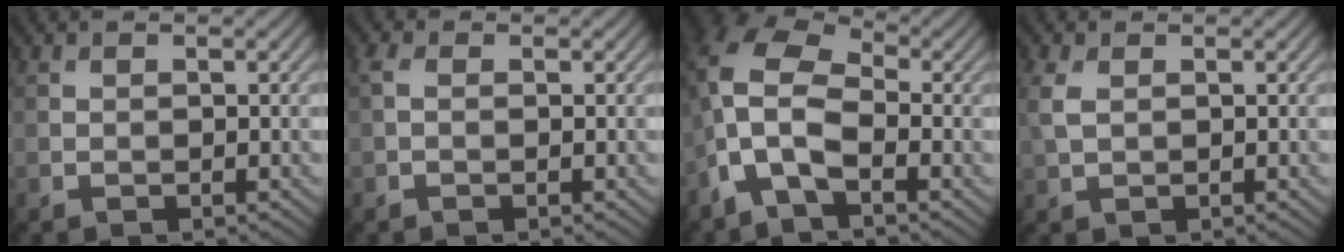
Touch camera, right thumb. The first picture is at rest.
{"total": 1.3, "force": [0.1, 0.7, 1.1], "torque": [-0.029, 0.002, -0.004]}
{"total": 9.7, "force": [-2.6, 5.4, 7.7], "torque": [-0.186, 0.003, -0.070]}
{"total": 2.8, "force": [0.7, 1.7, 2.1], "torque": [-0.069, 0.004, 0.014]}